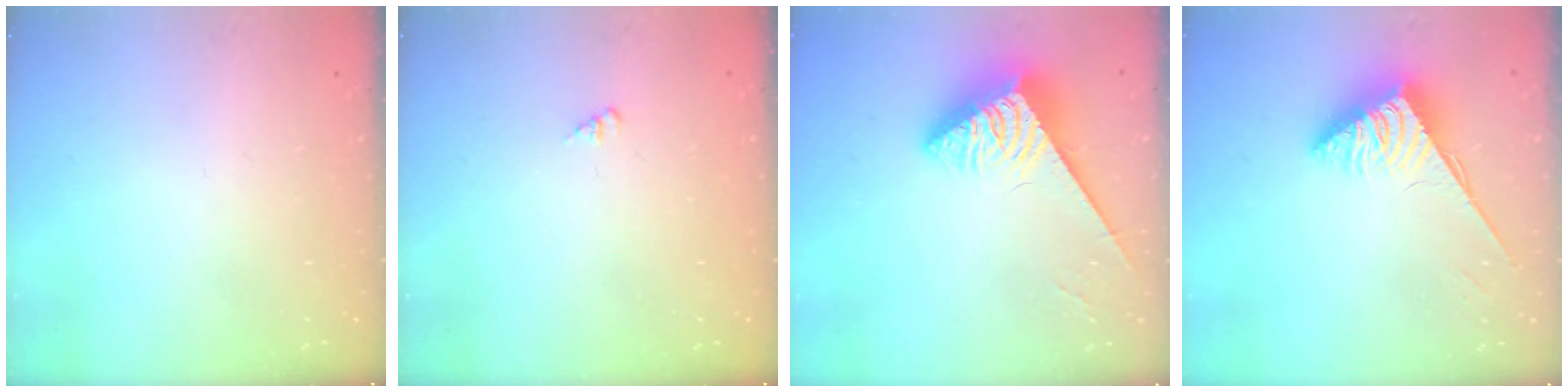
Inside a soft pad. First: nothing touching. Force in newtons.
{"total": 1.3, "press": 1.3, "slide": 0.3}
{"total": 5.1, "press": 5.1, "slide": 0.2}
{"total": 3.8, "press": 3.8, "slide": 0.6}